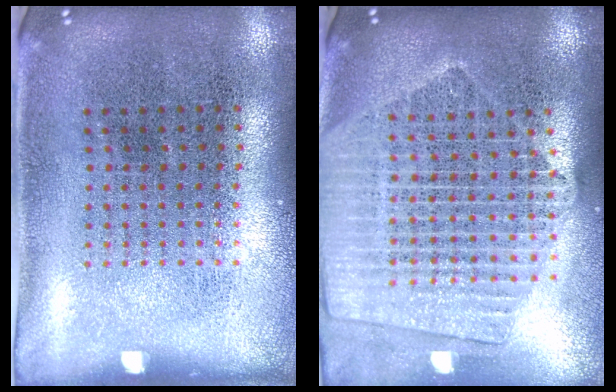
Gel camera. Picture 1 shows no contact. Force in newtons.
{"total": 2.3, "press": 2.1, "slide": 1.1}